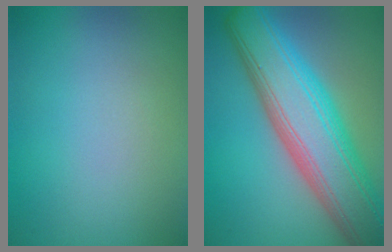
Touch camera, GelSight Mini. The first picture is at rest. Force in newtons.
{"total": 11.3, "press": 11.3, "slide": 0.6}